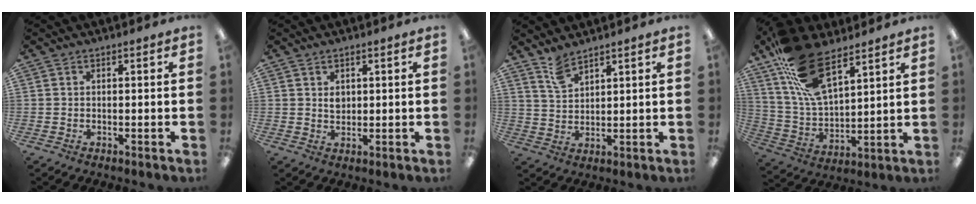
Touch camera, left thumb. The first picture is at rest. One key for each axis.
{"total": 2.1, "fx": 1.1, "fy": 1.4, "fz": 1.1, "tx": -0.009, "ty": -0.005, "tz": 0.016}
{"total": 5.1, "fx": 4.4, "fy": 1.5, "fz": 2.1, "tx": -0.051, "ty": -0.021, "tz": 0.083}
{"total": 17.7, "fx": 11.5, "fy": 7.5, "fz": 11.2, "tx": -0.238, "ty": -0.051, "tz": 0.207}